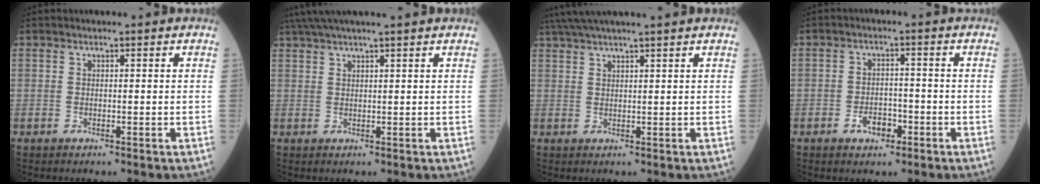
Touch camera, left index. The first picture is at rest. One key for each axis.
{"total": 7.2, "fx": 6.0, "fy": -1.2, "fz": 3.7, "tx": -0.058, "ty": 0.030, "tz": 0.094}
{"total": 8.2, "fx": 7.0, "fy": -1.1, "fz": 4.1, "tx": -0.070, "ty": 0.030, "tz": 0.107}
{"total": 3.5, "fx": -2.0, "fy": 2.1, "fz": 2.0, "tx": -0.033, "ty": 0.002, "tz": -0.034}